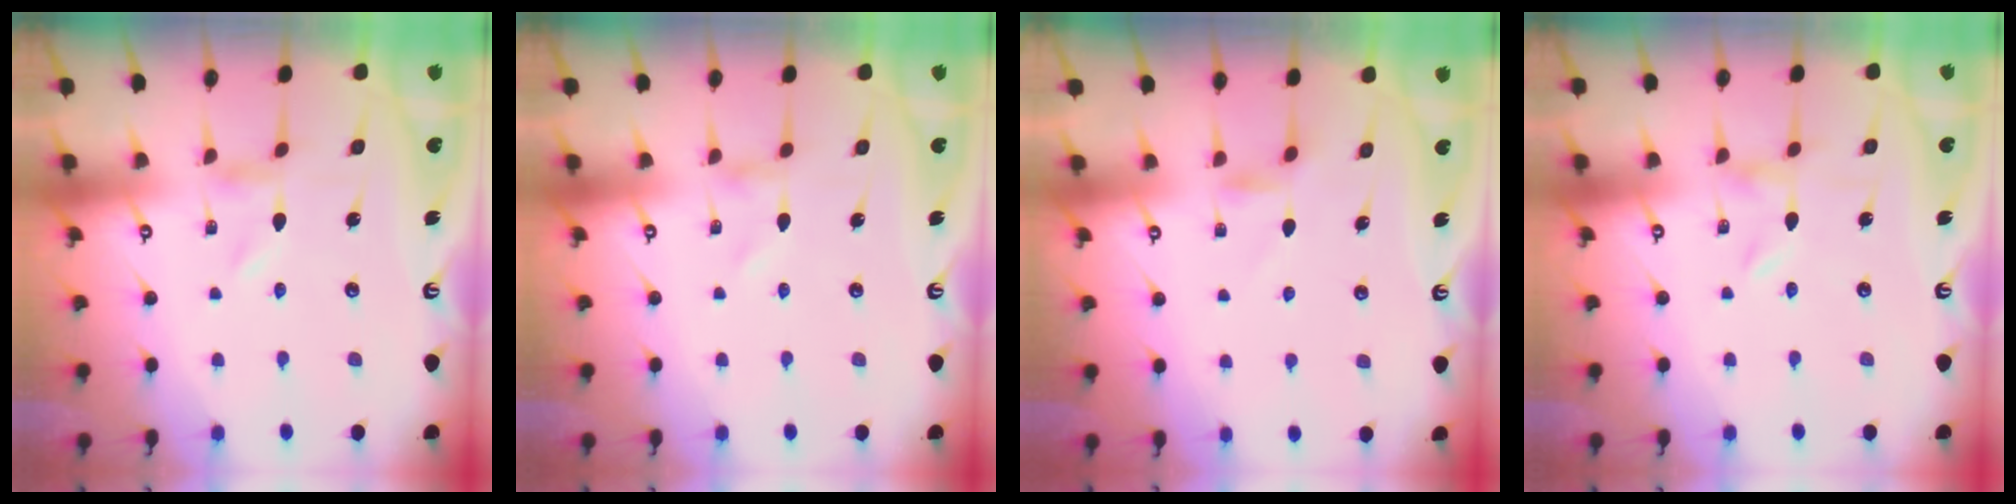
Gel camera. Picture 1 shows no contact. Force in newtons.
{"total": 0.7, "press": 0.7, "slide": 0.1}
{"total": 4.6, "press": 4.6, "slide": 0.5}
{"total": 0.0}